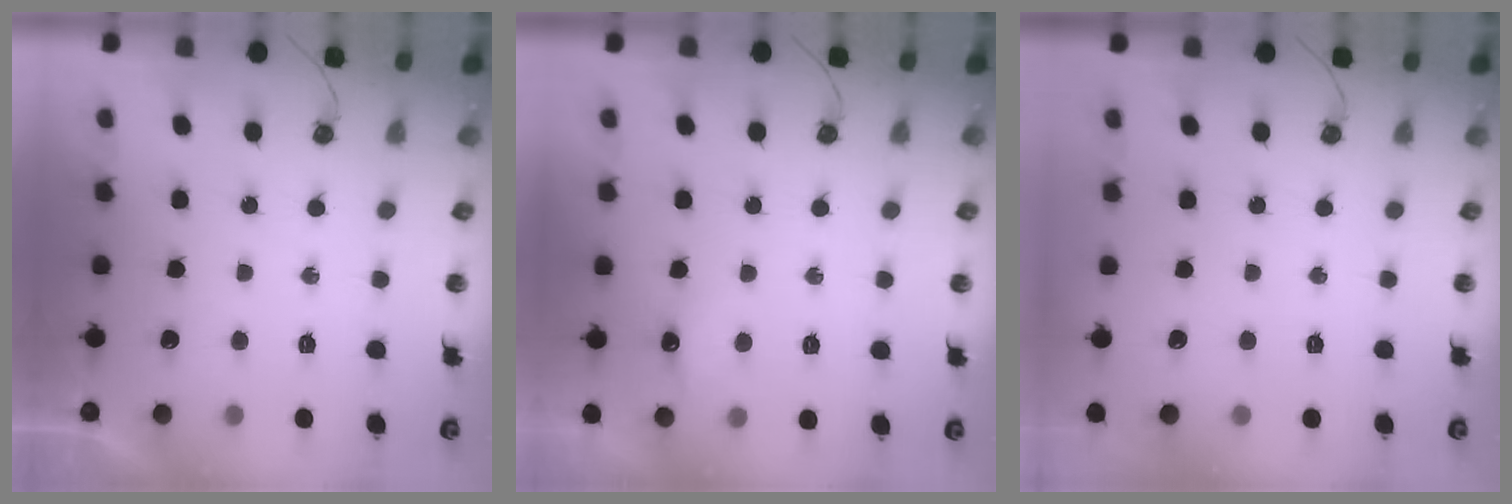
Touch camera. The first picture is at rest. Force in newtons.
{"total": 6.0, "press": 5.8, "slide": 1.5}
{"total": 0.0}